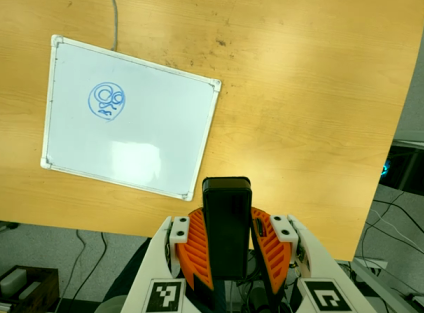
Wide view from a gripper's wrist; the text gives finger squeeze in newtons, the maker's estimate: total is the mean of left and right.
{"total": 9.4, "left": 7.6, "right": 11.3}